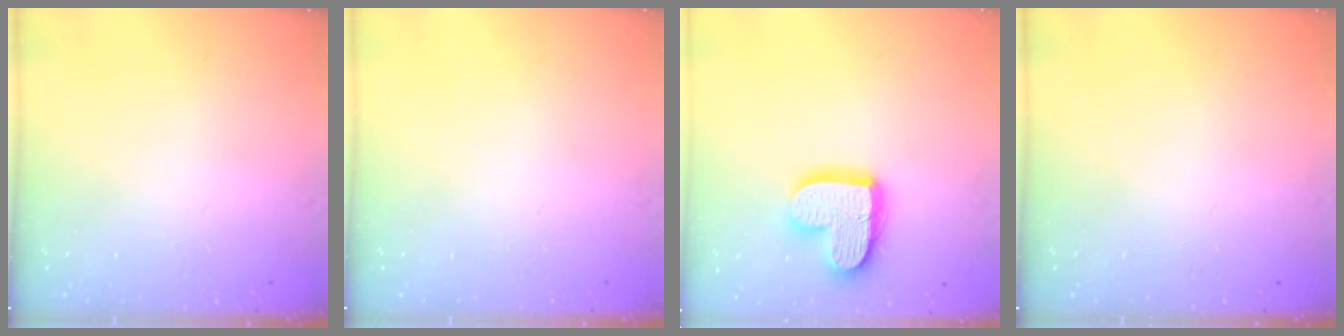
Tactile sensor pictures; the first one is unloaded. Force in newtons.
{"total": 0.0}
{"total": 15.6, "press": 15.5, "slide": 1.3}
{"total": 0.0}